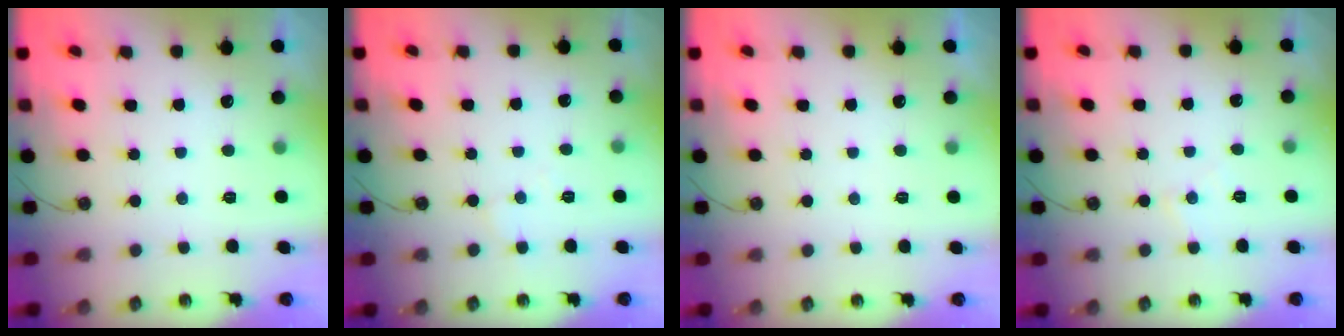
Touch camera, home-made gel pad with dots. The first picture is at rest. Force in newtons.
{"total": 3.4, "press": 3.4, "slide": 0.5}
{"total": 2.7, "press": 2.7, "slide": 0.4}
{"total": 4.9, "press": 4.9, "slide": 0.5}